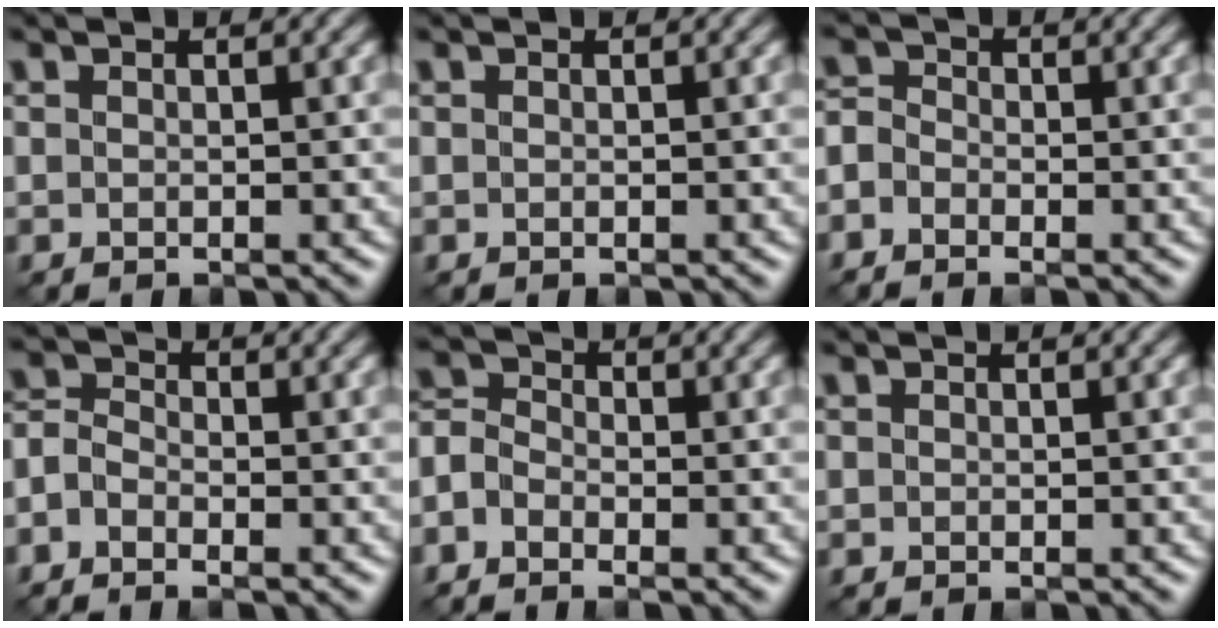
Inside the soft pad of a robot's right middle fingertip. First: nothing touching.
{"total": 0.0}
{"total": 2.0, "force": [-1.1, 1.4, 0.8], "torque": [-0.010, 0.004, -0.032]}
{"total": 2.3, "force": [-1.3, 1.5, 1.3], "torque": [-0.031, 0.007, -0.039]}
{"total": 2.8, "force": [-1.5, 1.9, 1.4], "torque": [-0.036, 0.006, -0.046]}
{"total": 0.0}